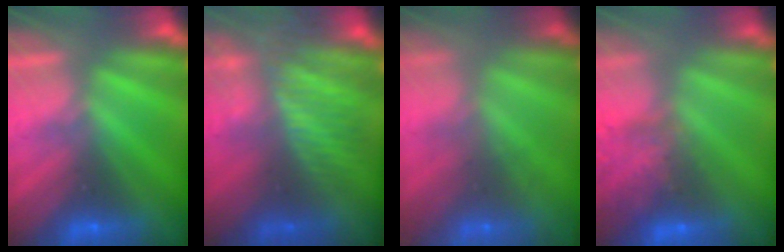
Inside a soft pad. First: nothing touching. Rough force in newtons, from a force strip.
{"total": 4.8}
{"total": 7.0}
{"total": 8.3}